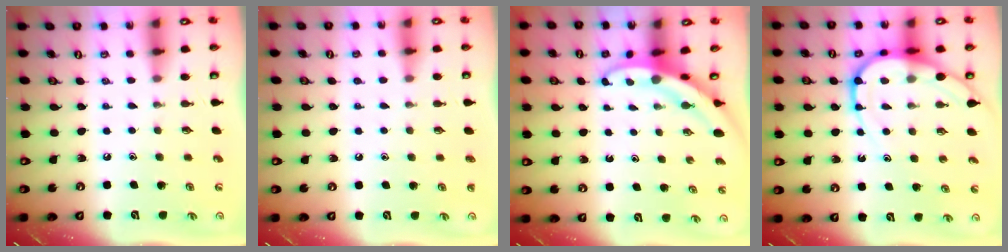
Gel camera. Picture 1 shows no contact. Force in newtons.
{"total": 0.8, "press": 0.8, "slide": 0.1}
{"total": 3.3, "press": 3.3, "slide": 0.2}
{"total": 10.8, "press": 10.8, "slide": 1.0}